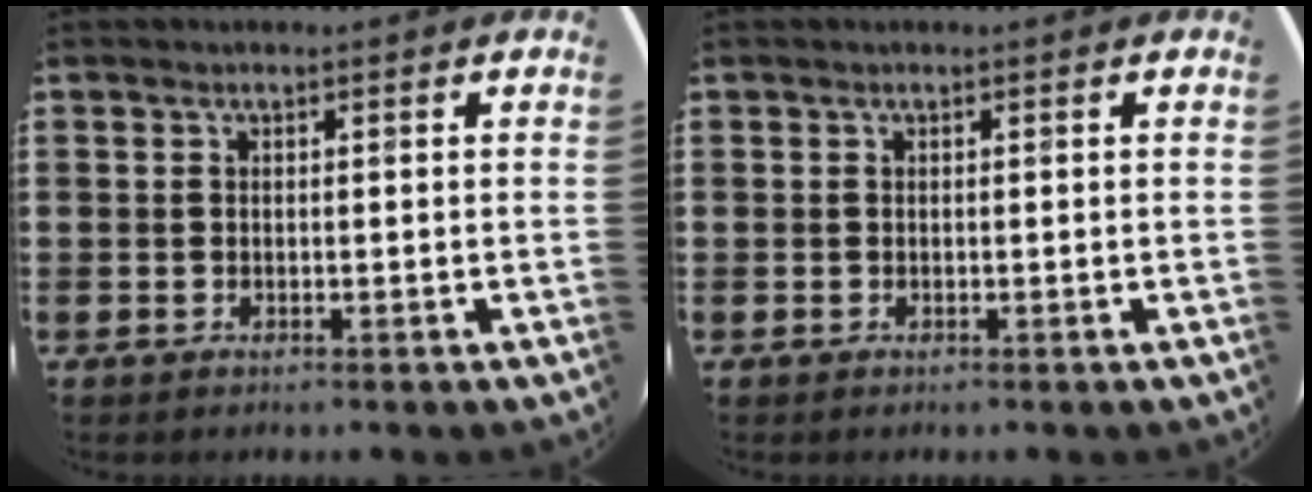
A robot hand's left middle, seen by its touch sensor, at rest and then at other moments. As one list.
[{"total": 0.0}]